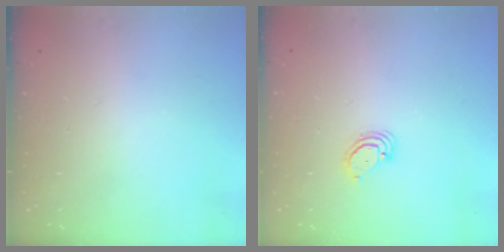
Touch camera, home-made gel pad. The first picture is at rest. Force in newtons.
{"total": 2.9, "press": 2.9, "slide": 0.3}